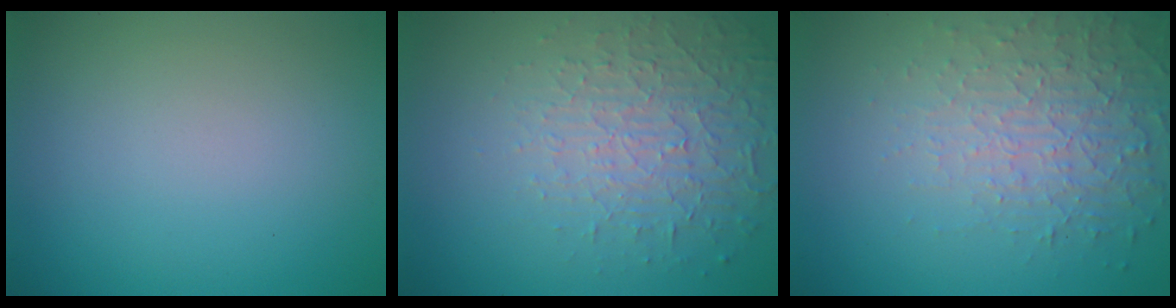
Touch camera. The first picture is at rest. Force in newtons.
{"total": 4.8, "press": 3.1, "slide": 3.6}
{"total": 5.3, "press": 3.4, "slide": 4.1}